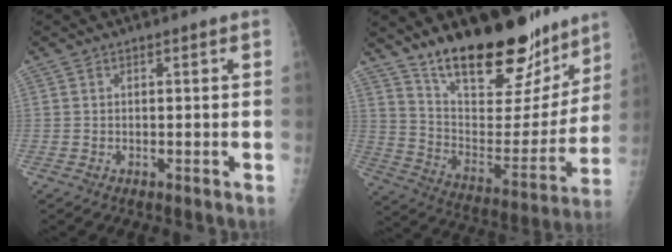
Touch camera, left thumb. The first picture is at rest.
{"total": 25.7, "force": [18.8, 10.3, 14.1], "torque": [-0.170, -0.098, 0.301]}